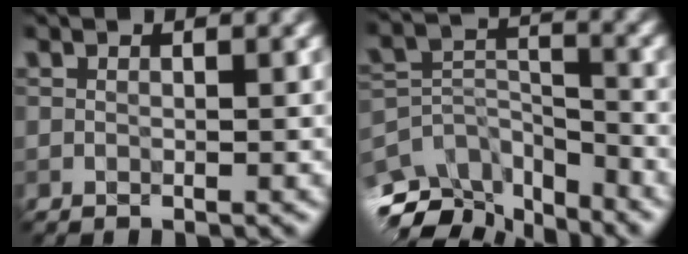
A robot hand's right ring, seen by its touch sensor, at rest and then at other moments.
{"total": 7.6, "force": [-6.8, 2.5, 2.3], "torque": [-0.048, -0.012, -0.114]}